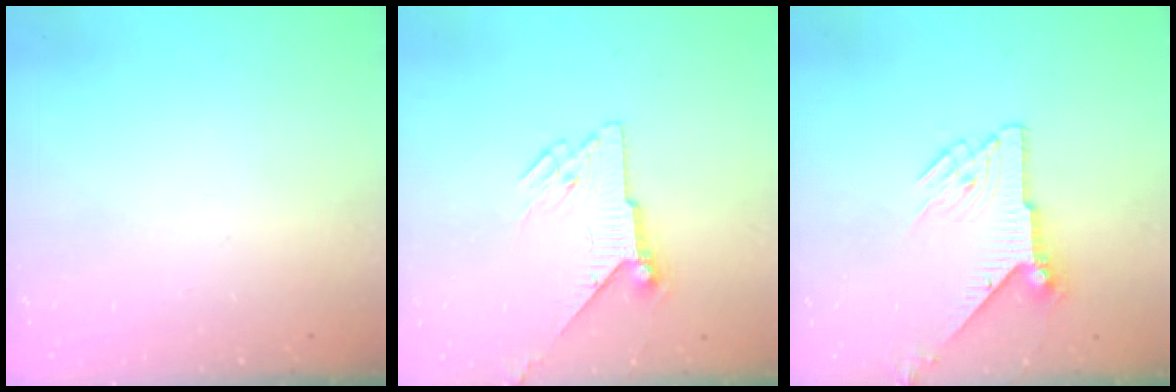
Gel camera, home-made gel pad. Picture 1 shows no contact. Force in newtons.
{"total": 6.5, "press": 6.4, "slide": 0.9}
{"total": 8.3, "press": 8.3, "slide": 0.4}